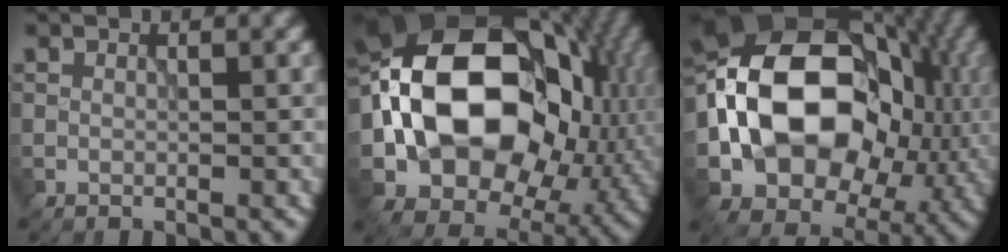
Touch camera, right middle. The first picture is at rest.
{"total": 18.9, "force": [0.7, 14.8, 11.7], "torque": [-0.223, 0.001, 0.013]}
{"total": 17.5, "force": [-0.6, 13.4, 11.2], "torque": [-0.194, 0.007, -0.017]}